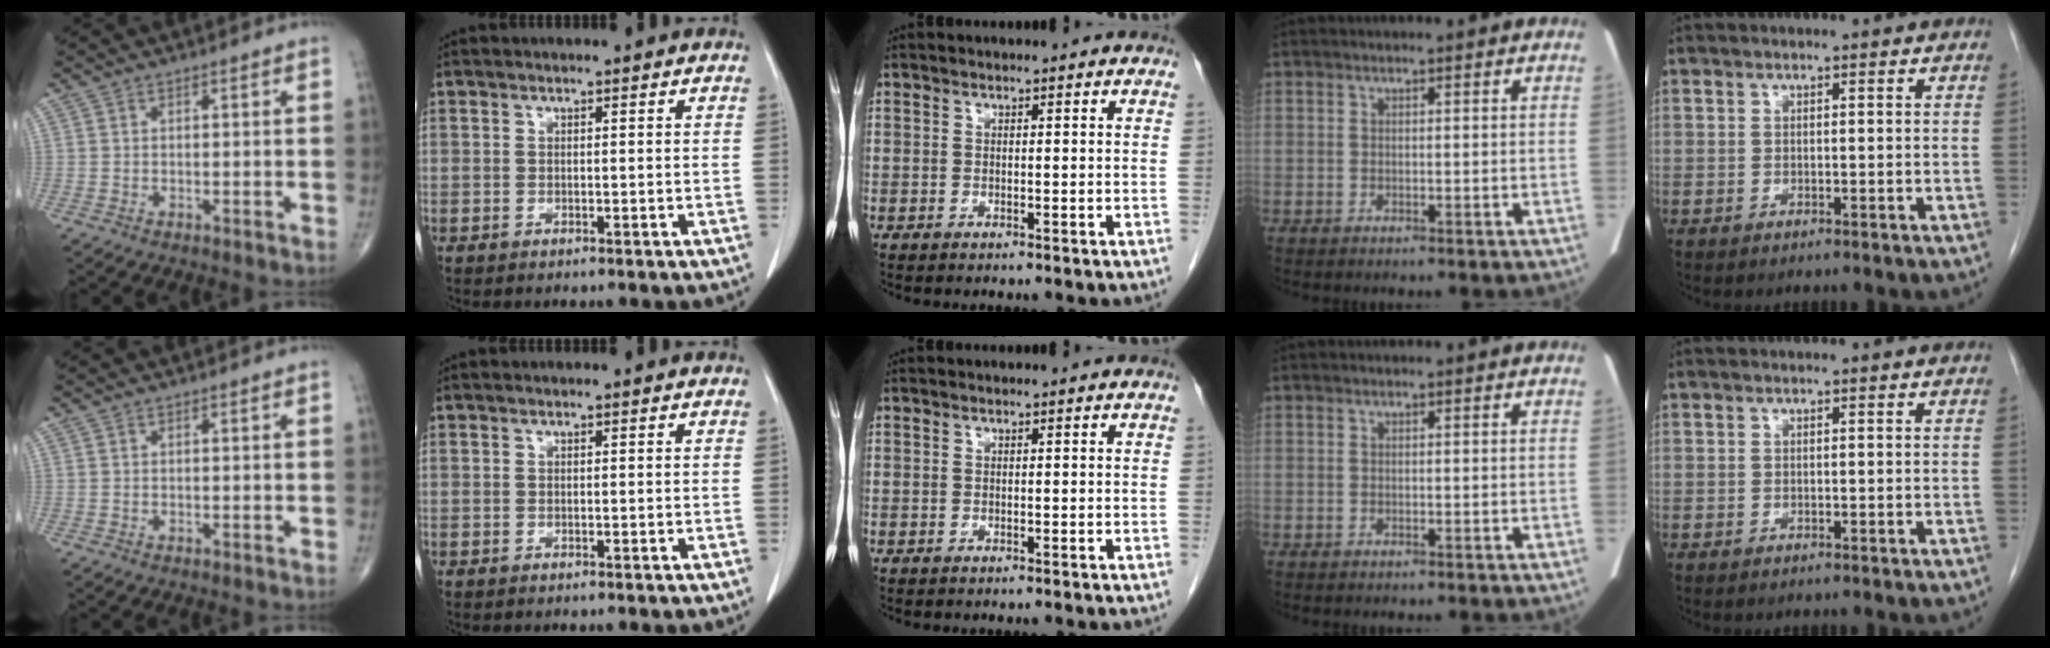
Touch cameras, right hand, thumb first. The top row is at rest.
{}